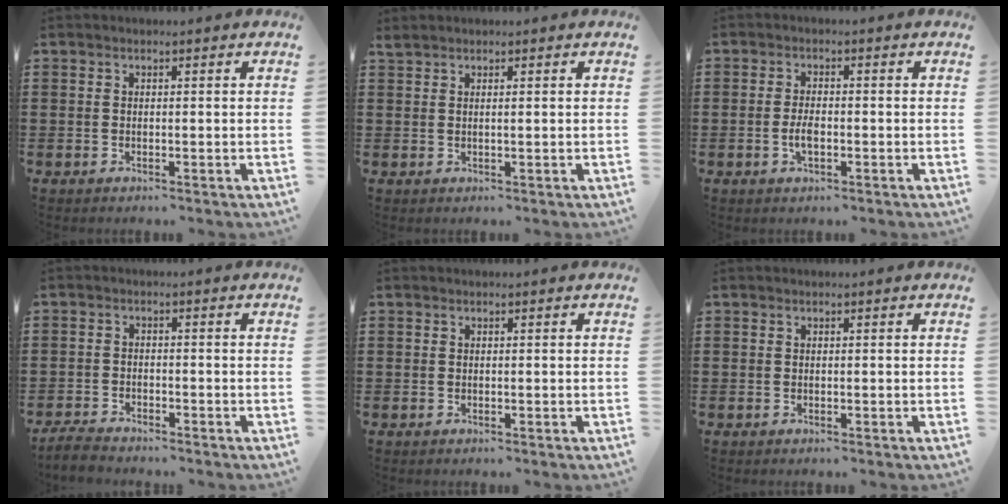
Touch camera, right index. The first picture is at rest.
{"total": 1.0, "force": [0.9, 0.0, 0.3], "torque": [-0.007, 0.002, 0.017]}
{"total": 3.0, "force": [-0.8, 1.3, 2.6], "torque": [-0.057, 0.000, -0.016]}
{"total": 2.6, "force": [-2.6, 0.3, 0.5], "torque": [-0.020, 0.000, -0.055]}
{"total": 0.0}
{"total": 0.0}